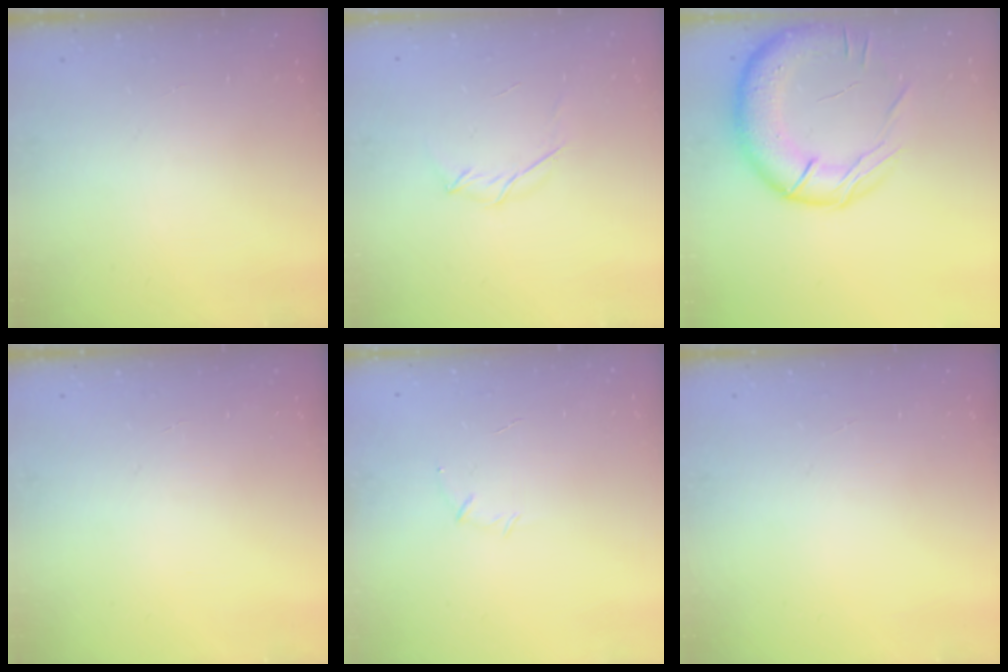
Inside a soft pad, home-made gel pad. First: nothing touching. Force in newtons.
{"total": 4.0, "press": 3.9, "slide": 0.9}
{"total": 19.3, "press": 19.1, "slide": 2.8}
{"total": 0.0}
{"total": 4.1, "press": 4.0, "slide": 1.0}
{"total": 0.0}